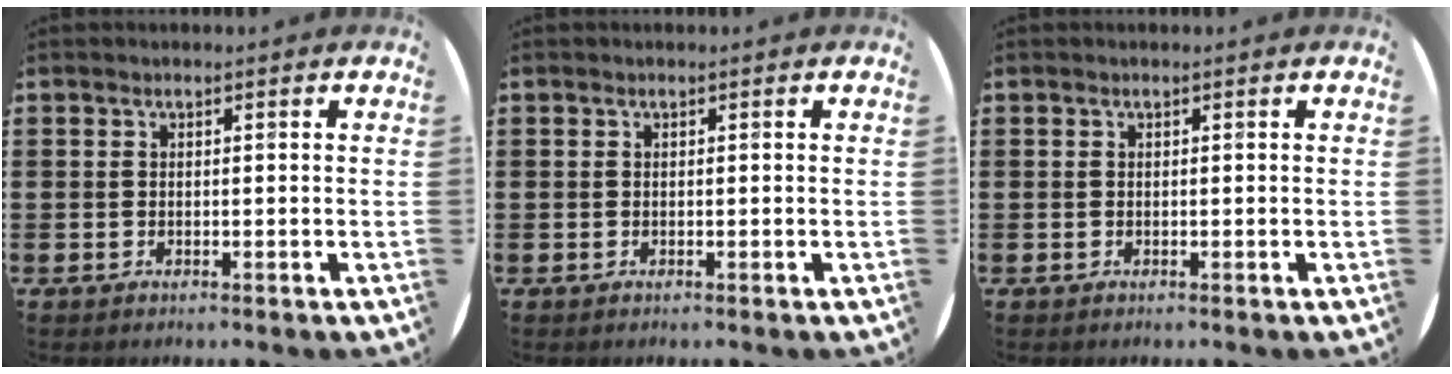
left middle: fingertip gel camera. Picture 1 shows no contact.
{"total": 0.0}
{"total": 0.0}